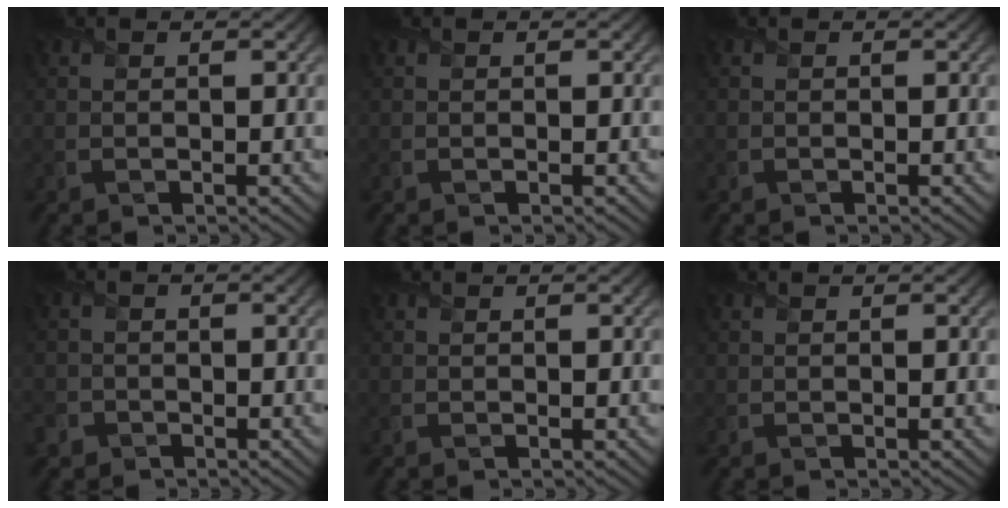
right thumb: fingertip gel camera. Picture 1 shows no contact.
{"total": 0.0}
{"total": 0.0}
{"total": 2.3, "force": [-1.5, 1.7, 0.4], "torque": [-0.008, -0.004, -0.037]}
{"total": 0.0}
{"total": 0.0}